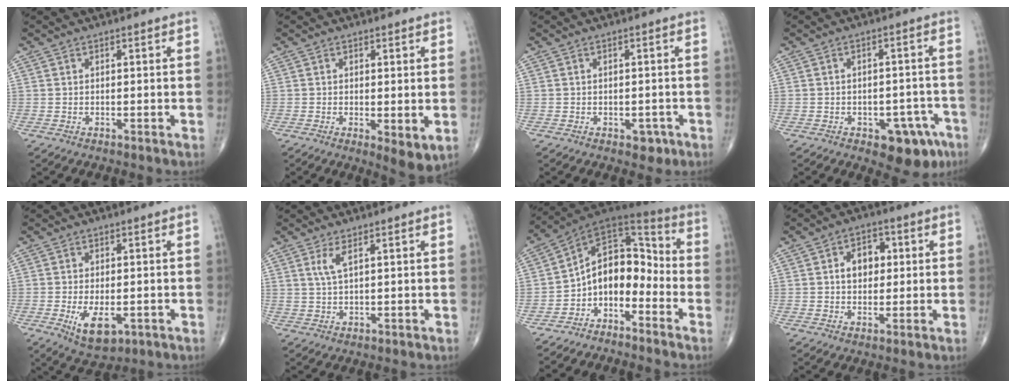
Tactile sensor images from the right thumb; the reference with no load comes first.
{"total": 4.7, "force": [-0.6, 1.6, 4.4], "torque": [-0.068, -0.018, -0.009]}
{"total": 2.5, "force": [-1.1, 1.7, 1.4], "torque": [-0.002, 0.002, -0.011]}
{"total": 9.2, "force": [-4.9, 5.1, 6.0], "torque": [-0.041, 0.031, -0.056]}
{"total": 7.3, "force": [-2.1, 3.8, 5.9], "torque": [-0.096, -0.011, -0.024]}
{"total": 2.9, "force": [1.4, 0.7, 2.4], "torque": [-0.057, -0.005, 0.035]}
{"total": 11.4, "force": [-4.5, 7.6, 7.3], "torque": [-0.068, 0.095, -0.092]}
{"total": 6.5, "force": [1.1, 4.7, 4.4], "torque": [-0.042, 0.009, 0.012]}